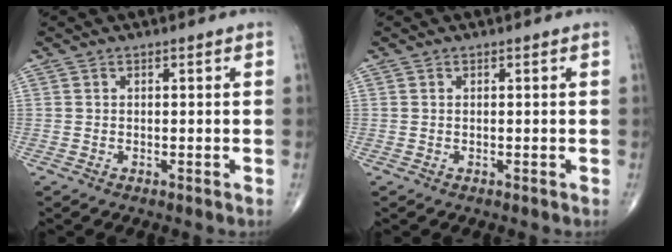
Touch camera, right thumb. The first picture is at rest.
{"total": 0.0}